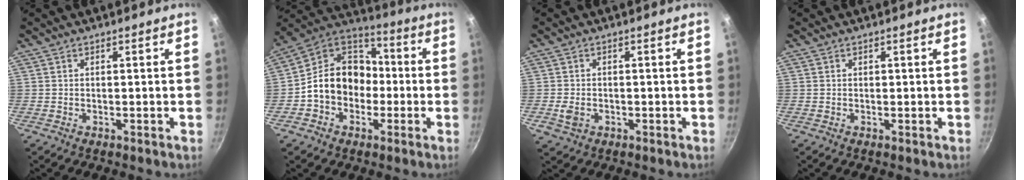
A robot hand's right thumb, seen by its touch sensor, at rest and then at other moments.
{"total": 14.8, "force": [-2.5, 12.1, 8.3], "torque": [-0.096, 0.053, -0.061]}
{"total": 3.3, "force": [-0.9, 2.5, 1.9], "torque": [-0.038, 0.005, -0.013]}
{"total": 0.0}